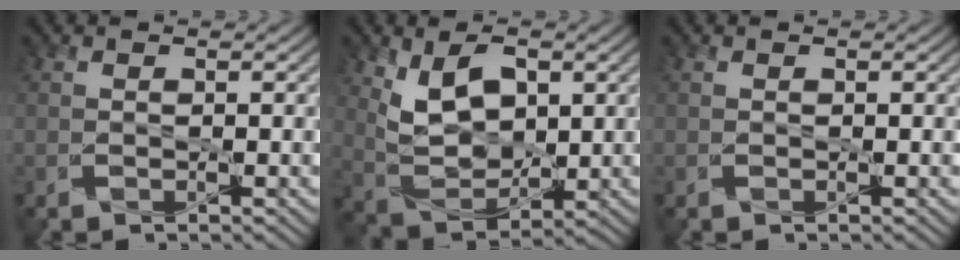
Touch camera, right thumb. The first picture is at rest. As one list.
[{"total": 7.3, "force": [2.8, 4.5, 5.1], "torque": [-0.104, -0.012, 0.055]}, {"total": 0.0}]